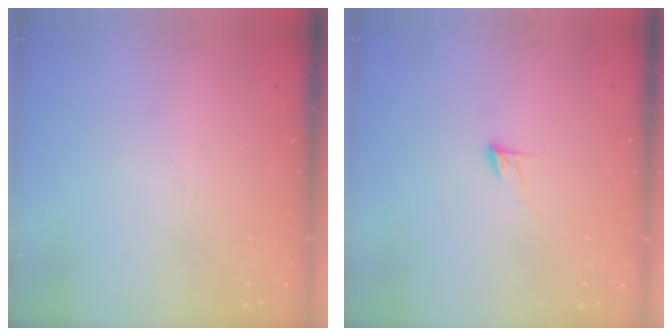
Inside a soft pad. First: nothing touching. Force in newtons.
{"total": 5.2, "press": 5.2, "slide": 0.5}